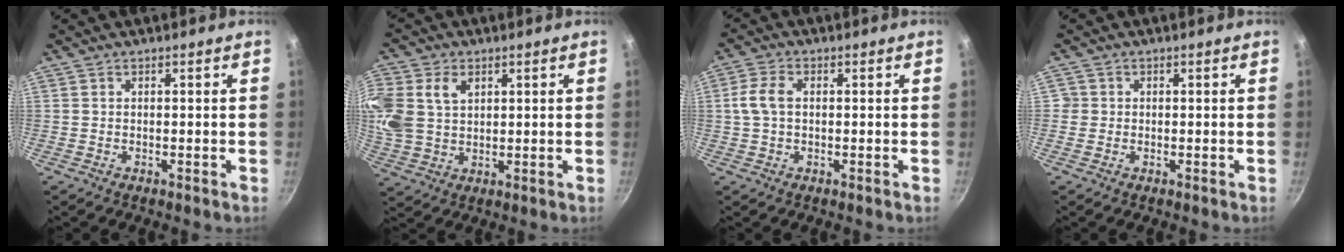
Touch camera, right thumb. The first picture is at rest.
{"total": 15.5, "force": [4.5, 11.2, 9.8], "torque": [-0.248, 0.015, 0.095]}
{"total": 4.8, "force": [0.4, 3.0, 3.7], "torque": [-0.086, 0.012, 0.004]}
{"total": 1.6, "force": [0.0, 1.6, 0.0], "torque": [0.009, 0.006, -0.004]}